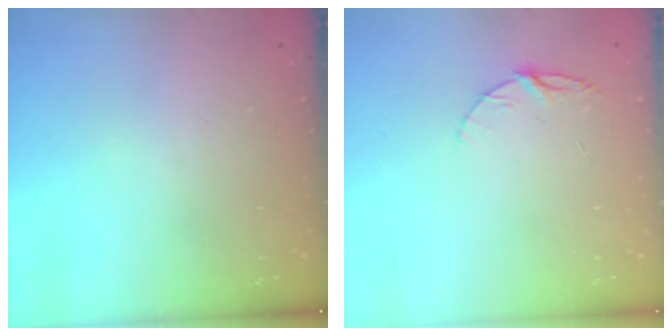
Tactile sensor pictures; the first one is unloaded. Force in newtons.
{"total": 6.0, "press": 6.0, "slide": 0.6}